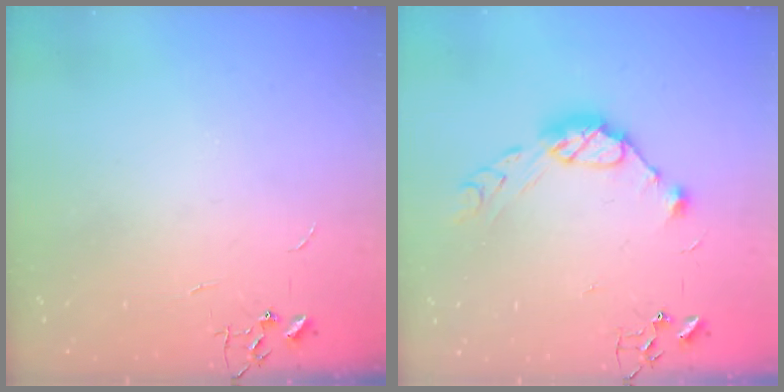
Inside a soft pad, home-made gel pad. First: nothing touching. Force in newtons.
{"total": 11.6, "press": 11.5, "slide": 1.0}